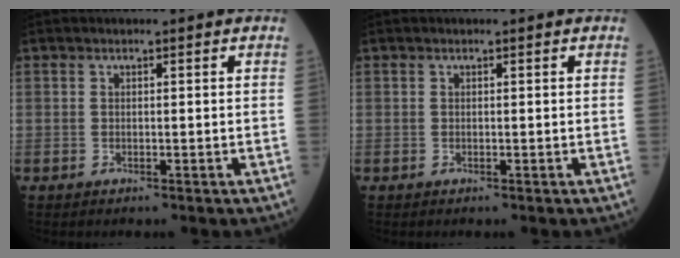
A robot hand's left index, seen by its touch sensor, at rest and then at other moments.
{"total": 0.0}